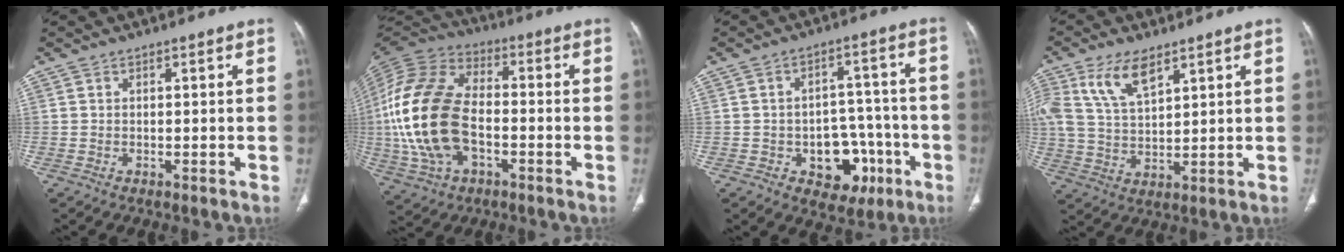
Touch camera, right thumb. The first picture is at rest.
{"total": 21.5, "force": [-3.0, 13.2, 16.7], "torque": [-0.355, 0.015, -0.056]}
{"total": 11.2, "force": [-4.2, 7.9, 6.8], "torque": [-0.046, 0.040, -0.047]}
{"total": 9.9, "force": [5.4, 4.6, 6.9], "torque": [-0.137, -0.012, 0.113]}